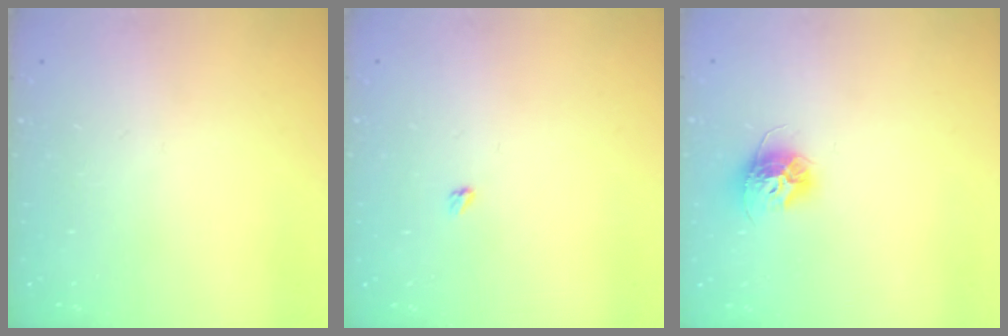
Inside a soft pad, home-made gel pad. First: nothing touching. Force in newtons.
{"total": 2.4, "press": 2.4, "slide": 0.4}
{"total": 10.4, "press": 10.4, "slide": 0.5}